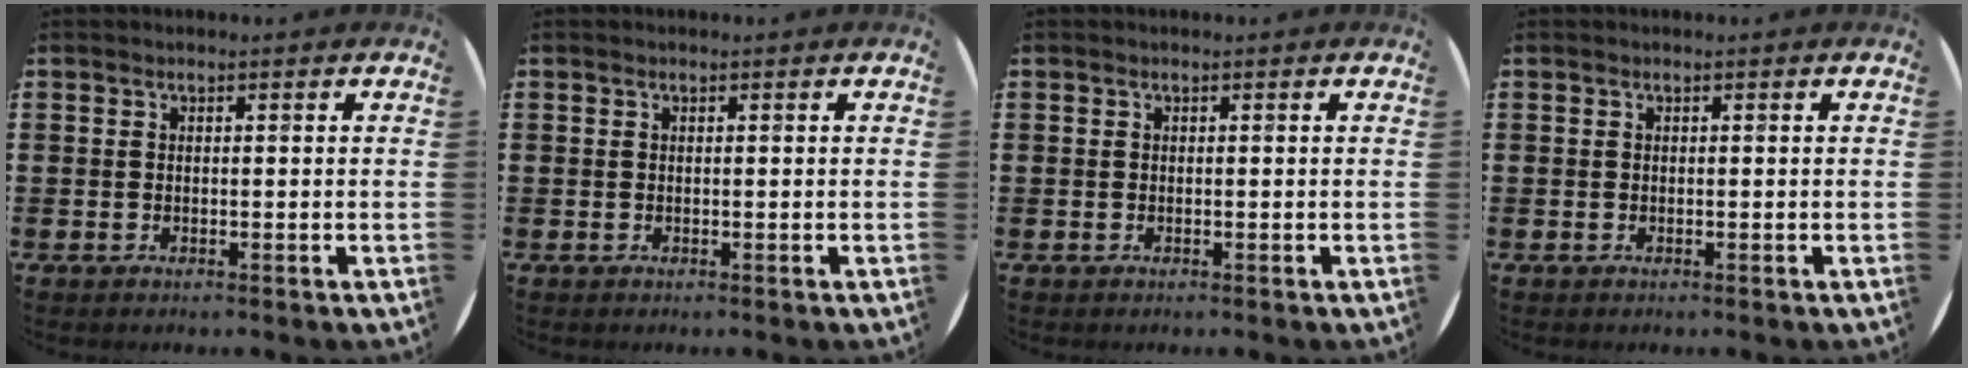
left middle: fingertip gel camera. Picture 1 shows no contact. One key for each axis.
{"total": 0.0}
{"total": 0.0}
{"total": 0.0}